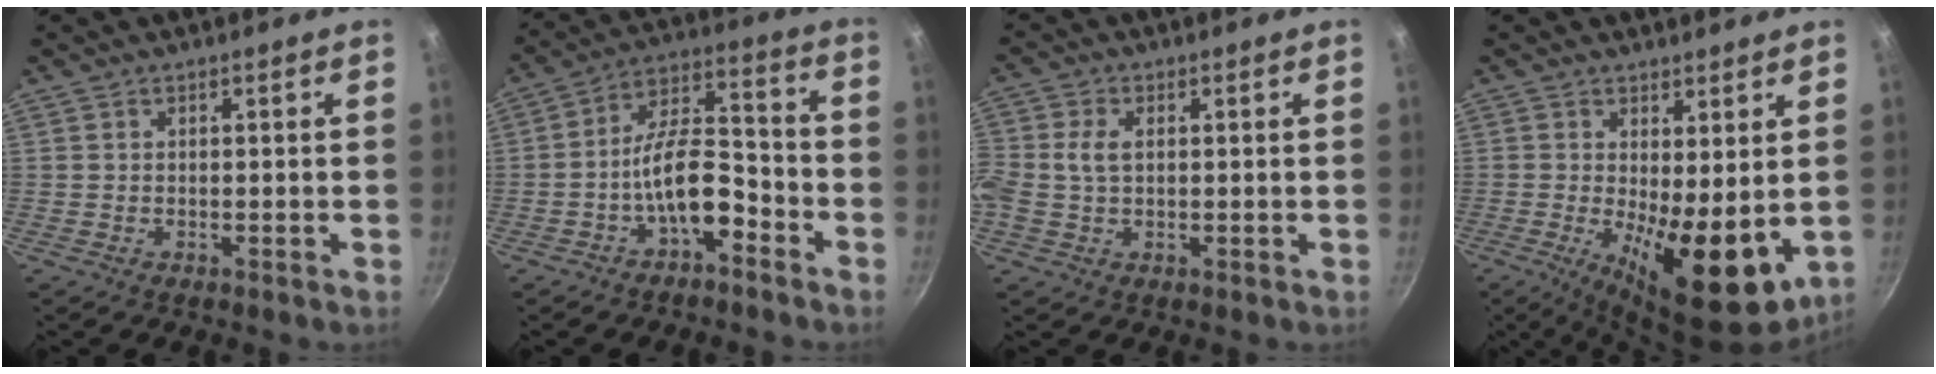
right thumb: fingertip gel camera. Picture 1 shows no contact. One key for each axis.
{"total": 11.0, "fx": -5.1, "fy": 5.0, "fz": 8.4, "tx": -0.123, "ty": 0.060, "tz": -0.091}
{"total": 5.1, "fx": 0.4, "fy": 3.4, "fz": 3.8, "tx": -0.078, "ty": 0.010, "tz": 0.002}
{"total": 13.1, "fx": -0.8, "fy": 4.9, "fz": 12.1, "tx": -0.156, "ty": -0.020, "tz": 0.000}